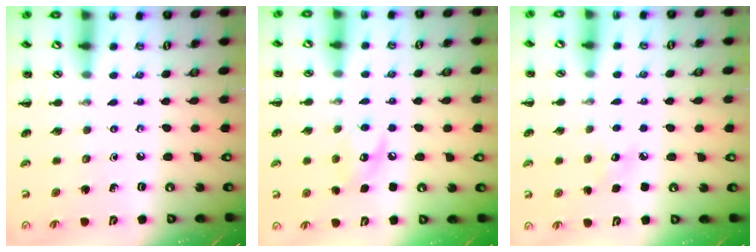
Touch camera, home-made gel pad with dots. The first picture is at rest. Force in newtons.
{"total": 7.3, "press": 7.3, "slide": 0.5}
{"total": 6.0, "press": 5.7, "slide": 1.6}